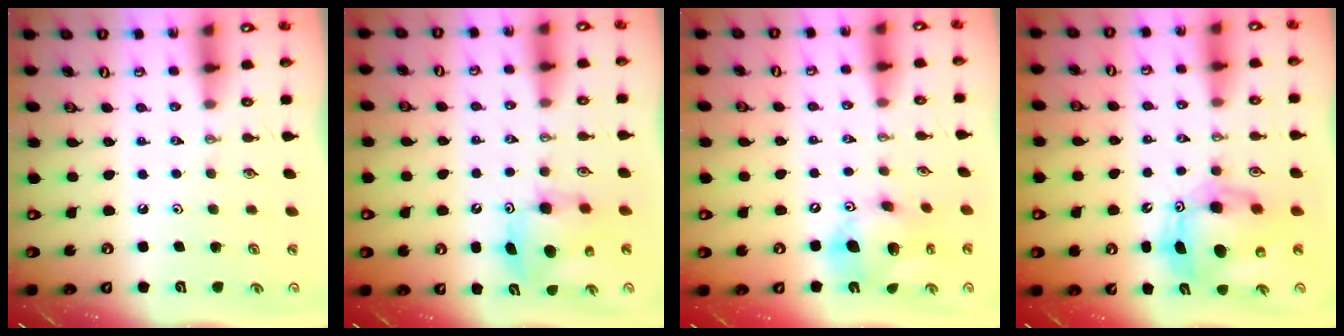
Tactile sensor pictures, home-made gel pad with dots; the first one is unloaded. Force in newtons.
{"total": 7.5, "press": 7.5, "slide": 0.3}
{"total": 14.0, "press": 13.7, "slide": 2.7}
{"total": 11.6, "press": 11.4, "slide": 2.6}